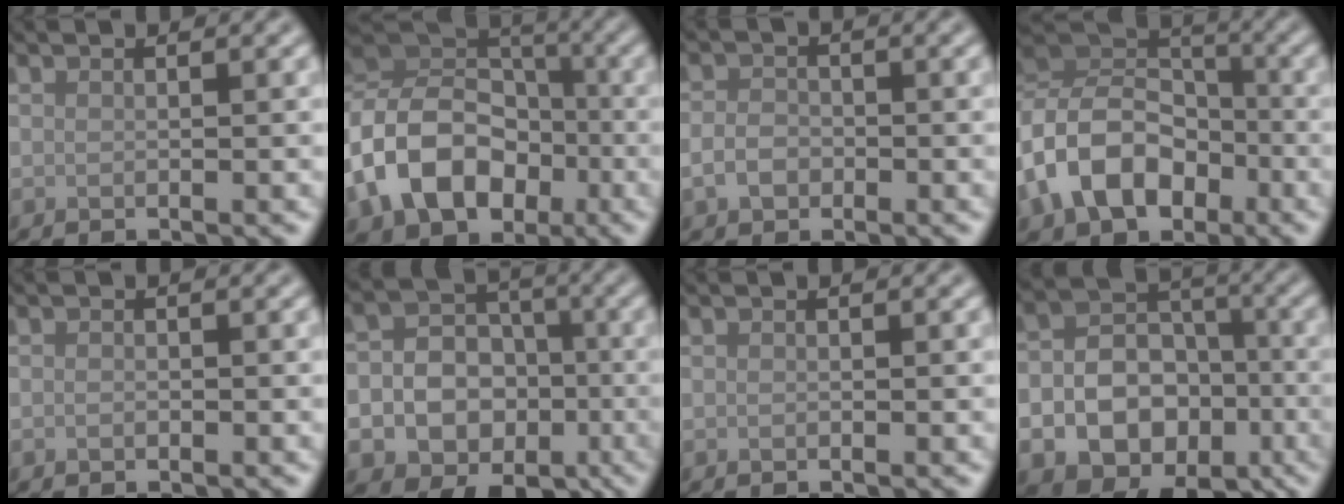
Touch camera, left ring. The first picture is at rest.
{"total": 10.8, "force": [-3.5, 8.4, 5.7], "torque": [-0.121, 0.001, -0.074]}
{"total": 2.3, "force": [-0.8, 1.8, 1.2], "torque": [-0.022, -0.002, -0.021]}
{"total": 8.9, "force": [-3.4, 6.7, 4.7], "torque": [-0.086, 0.005, -0.081]}
{"total": 0.6, "force": [-0.2, 0.4, 0.4], "torque": [-0.006, -0.002, -0.005]}
{"total": 16.6, "force": [-5.8, 14.6, 5.2], "torque": [-0.110, -0.028, -0.096]}
{"total": 0.0}
{"total": 16.6, "force": [-6.6, 13.6, 6.8], "torque": [-0.130, -0.047, -0.102]}